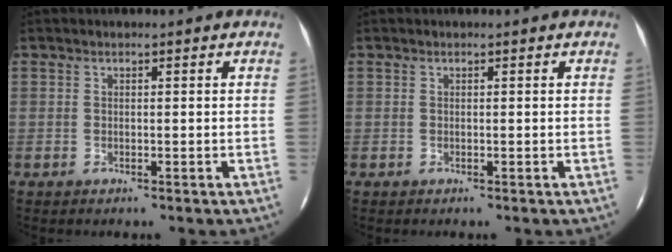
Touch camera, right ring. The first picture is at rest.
{"total": 0.0}